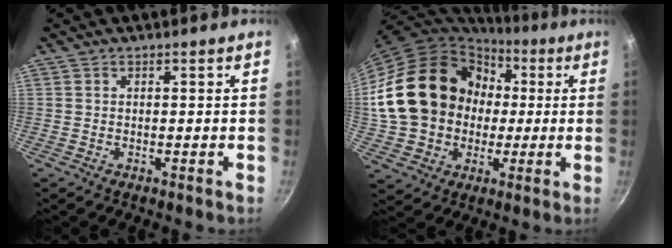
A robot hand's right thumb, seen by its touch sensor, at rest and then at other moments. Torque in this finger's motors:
{"motor_torque": [-0.83, 2.16, 1.66, -0.38, 0.57]}